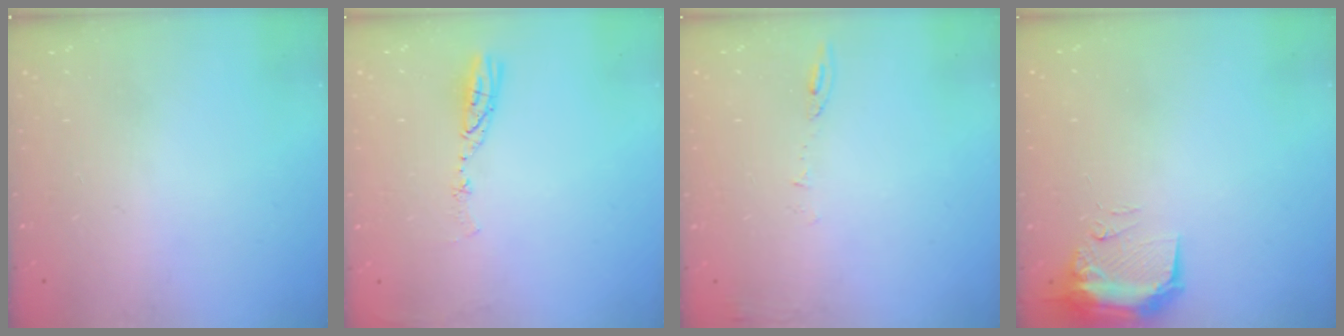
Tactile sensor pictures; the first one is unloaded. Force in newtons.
{"total": 5.0, "press": 5.0, "slide": 0.6}
{"total": 6.2, "press": 6.2, "slide": 0.9}
{"total": 11.4, "press": 10.0, "slide": 5.4}